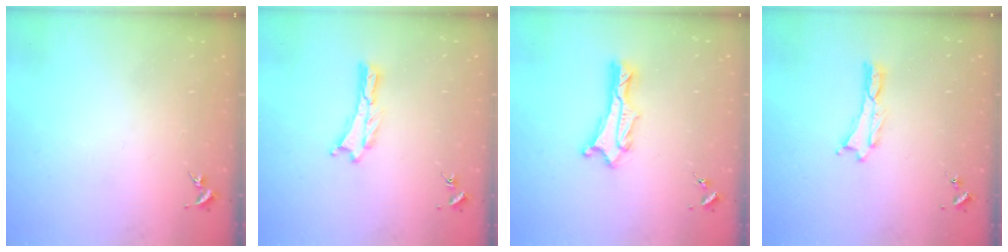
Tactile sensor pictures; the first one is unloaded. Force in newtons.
{"total": 0.0}
{"total": 1.5, "press": 1.5, "slide": 0.1}
{"total": 0.0}